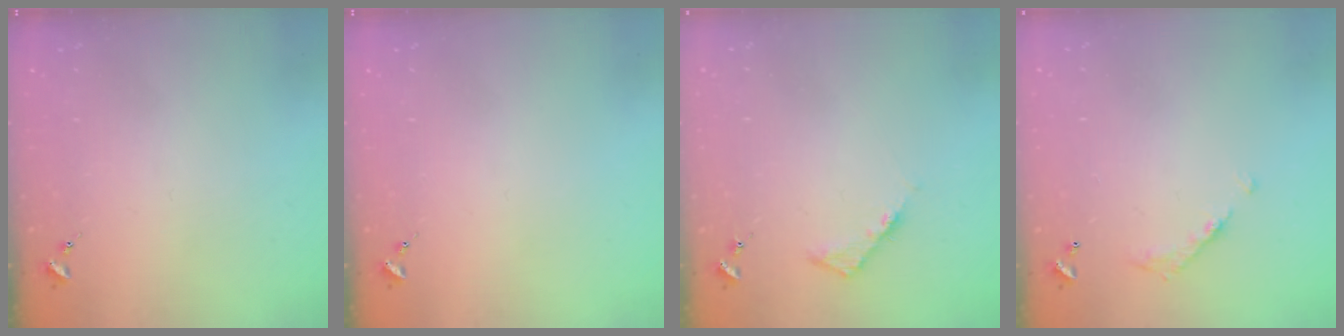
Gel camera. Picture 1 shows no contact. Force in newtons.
{"total": 0.0}
{"total": 4.1, "press": 4.0, "slide": 0.5}
{"total": 7.9, "press": 7.9, "slide": 0.3}